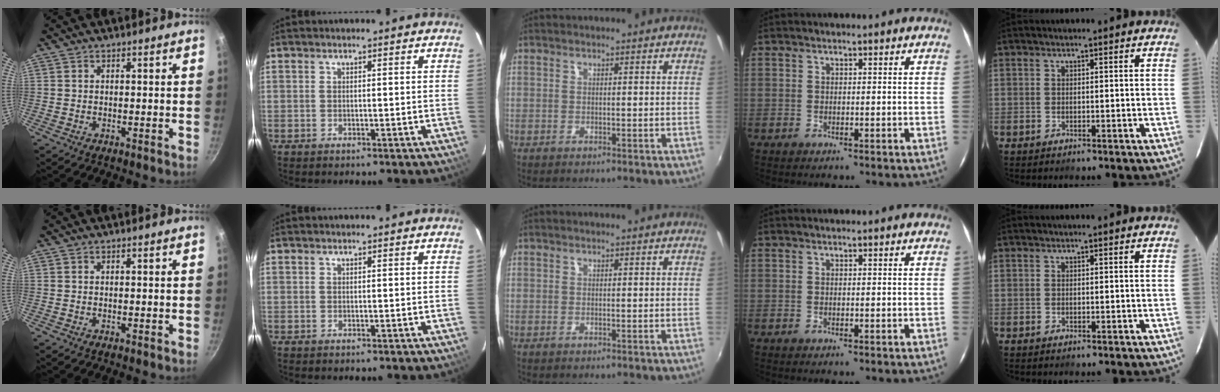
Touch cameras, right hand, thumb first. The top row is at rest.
{}